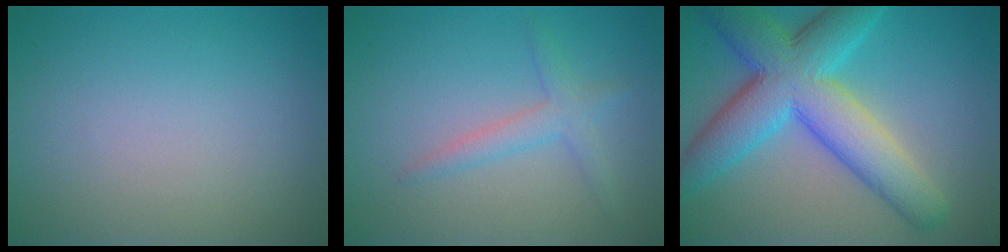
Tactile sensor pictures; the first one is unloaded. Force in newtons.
{"total": 2.1, "press": 2.1, "slide": 0.1}
{"total": 9.8, "press": 9.8, "slide": 0.4}